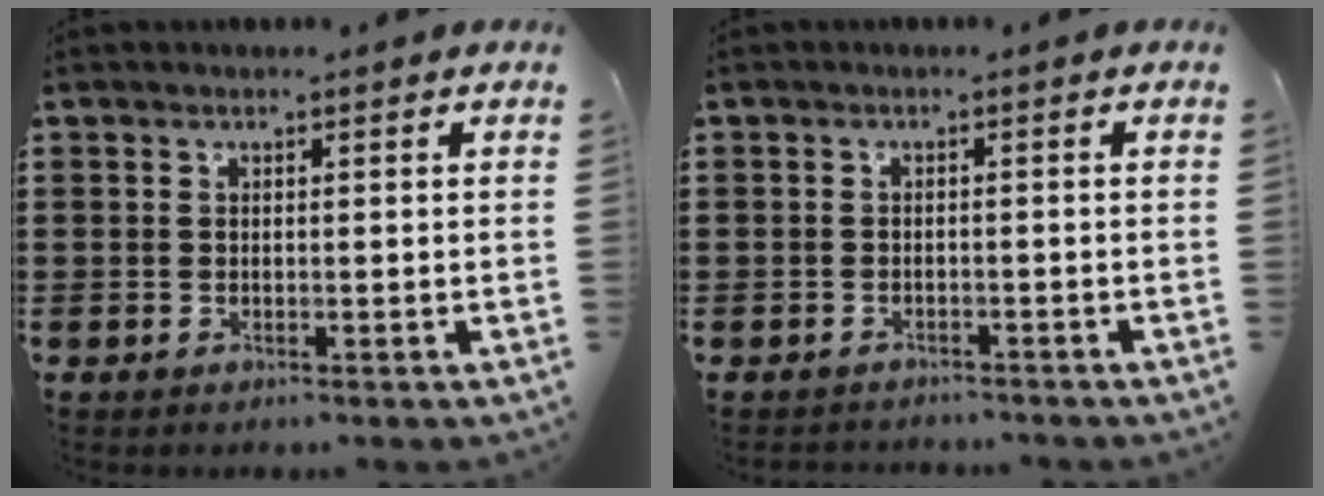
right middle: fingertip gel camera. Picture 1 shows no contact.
{"total": 1.4, "force": [-1.3, 0.4, -0.3], "torque": [0.002, 0.004, -0.033]}